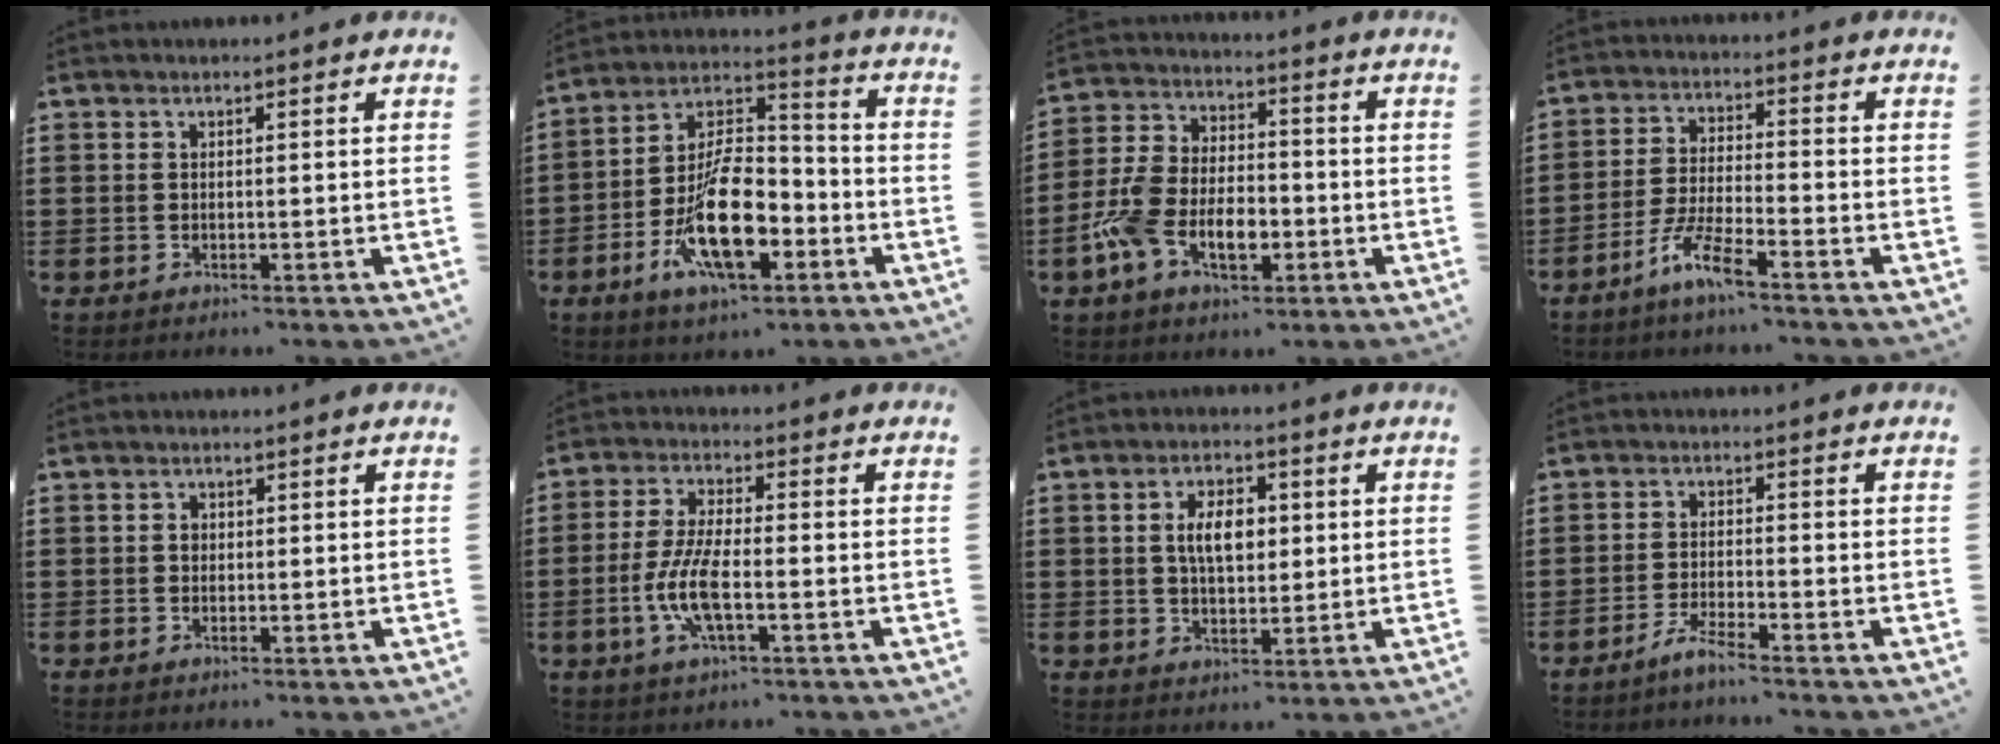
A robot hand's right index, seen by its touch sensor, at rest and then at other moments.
{"total": 14.7, "force": [-5.4, 7.1, 11.7], "torque": [-0.235, 0.007, -0.101]}
{"total": 9.2, "force": [-3.4, 5.7, 6.4], "torque": [-0.146, 0.010, -0.063]}
{"total": 6.3, "force": [-4.7, 0.3, 4.1], "torque": [-0.101, -0.012, -0.095]}
{"total": 0.9, "force": [0.1, 0.8, 0.4], "torque": [-0.010, 0.004, 0.003]}
{"total": 7.7, "force": [-2.3, 2.4, 6.9], "torque": [-0.157, -0.012, -0.048]}
{"total": 5.8, "force": [1.0, 3.2, 4.8], "torque": [-0.085, 0.006, 0.010]}
{"total": 2.9, "force": [-2.6, -0.2, 1.4], "torque": [-0.038, -0.001, -0.052]}